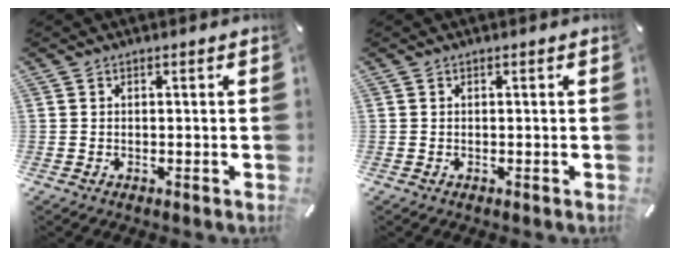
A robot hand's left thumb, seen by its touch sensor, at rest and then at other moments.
{"total": 0.0}